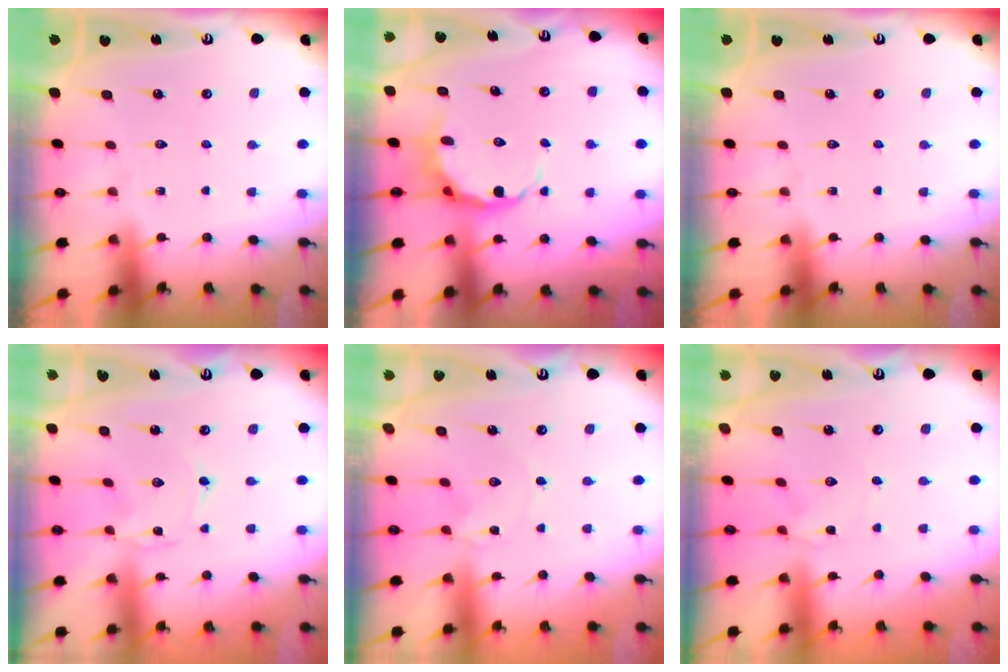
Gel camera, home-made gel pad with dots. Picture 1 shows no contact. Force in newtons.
{"total": 6.4, "press": 6.0, "slide": 2.3}
{"total": 0.0}
{"total": 0.0}
{"total": 0.0}
{"total": 1.5, "press": 1.4, "slide": 0.2}